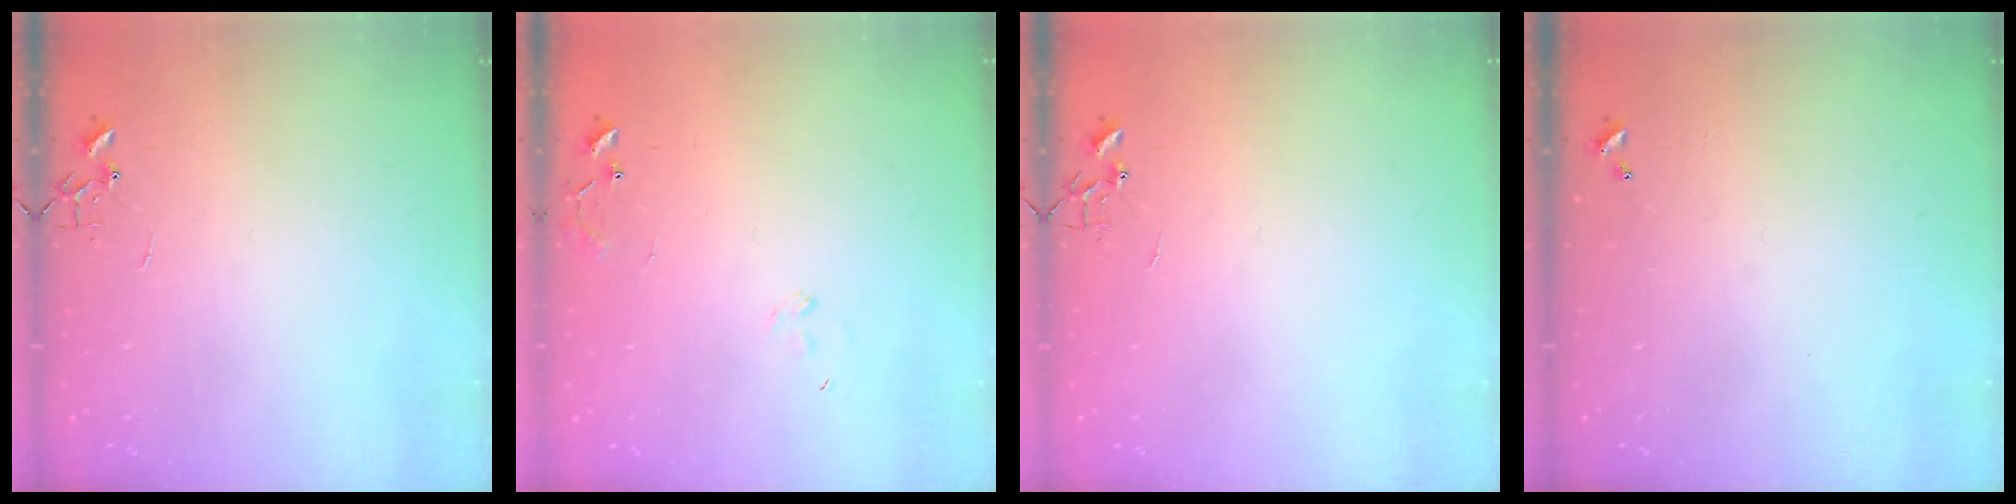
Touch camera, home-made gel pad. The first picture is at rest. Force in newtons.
{"total": 7.6, "press": 7.6, "slide": 0.7}
{"total": 0.0}
{"total": 0.0}